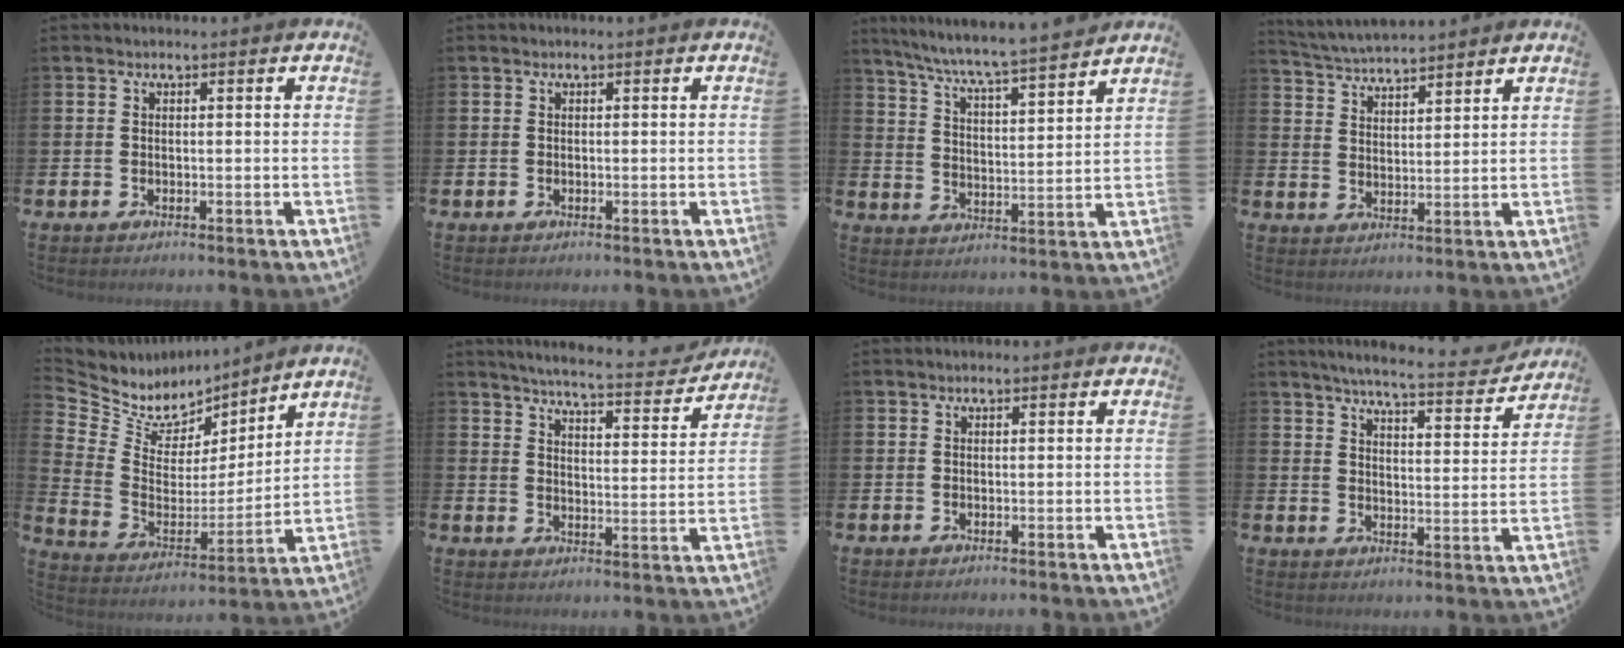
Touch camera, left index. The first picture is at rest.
{"total": 0.0}
{"total": 7.1, "force": [6.7, -0.2, 2.2], "torque": [-0.071, -0.052, 0.116]}
{"total": 4.5, "force": [4.5, 0.2, 0.1], "torque": [-0.027, -0.027, 0.081]}
{"total": 7.4, "force": [6.4, 3.8, 0.2], "torque": [-0.062, -0.048, 0.116]}
{"total": 5.5, "force": [5.4, 0.2, 1.4], "torque": [-0.036, -0.045, 0.086]}
{"total": 0.0}
{"total": 6.1, "force": [5.7, 0.3, 2.0], "torque": [-0.046, -0.042, 0.094]}